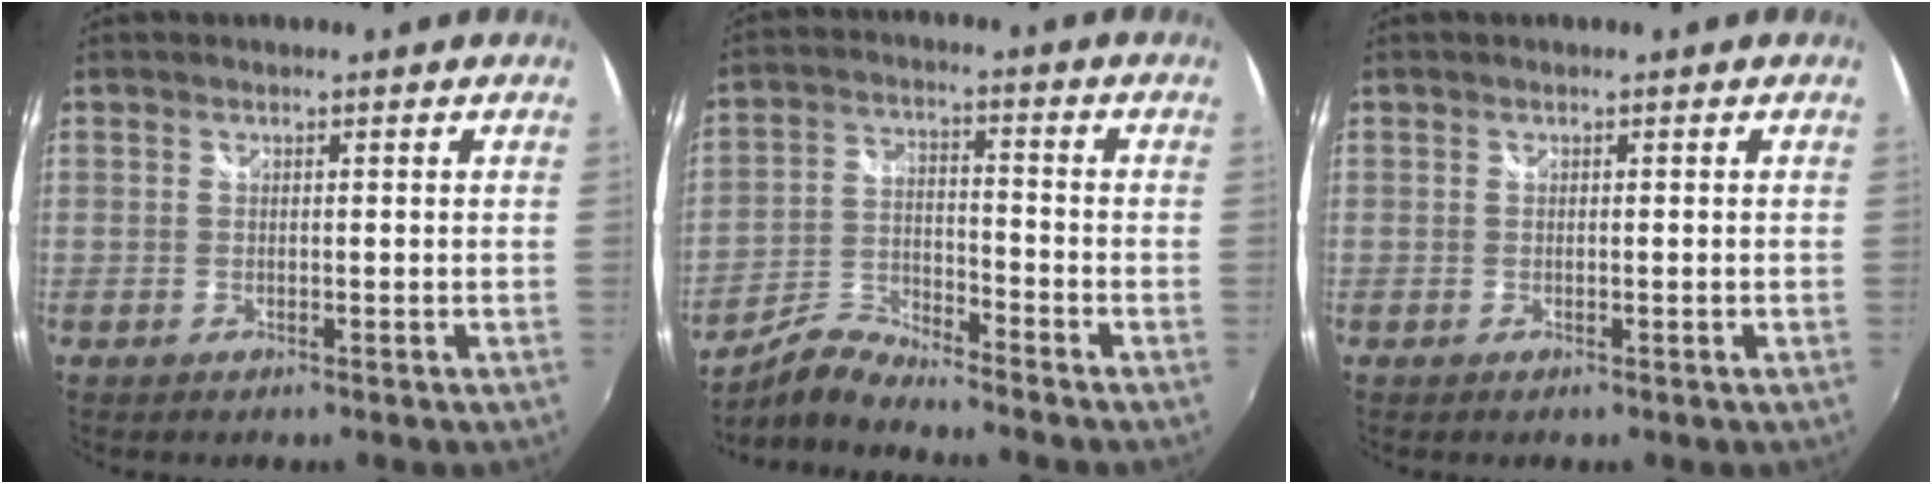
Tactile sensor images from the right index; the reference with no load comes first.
{"total": 7.3, "force": [-7.0, 0.3, 1.8], "torque": [-0.043, 0.010, -0.143]}
{"total": 0.7, "force": [-0.1, 0.1, 0.7], "torque": [-0.008, 0.002, -0.002]}